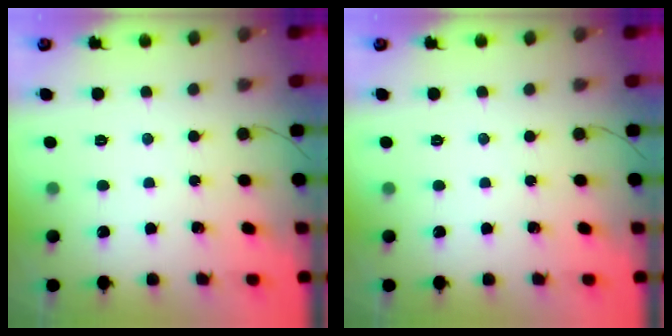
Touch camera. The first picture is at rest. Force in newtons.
{"total": 0.0}